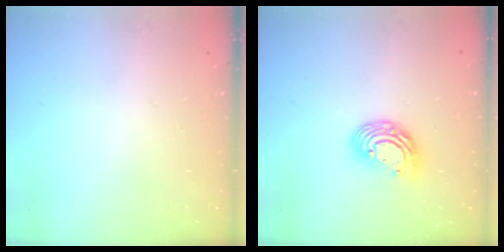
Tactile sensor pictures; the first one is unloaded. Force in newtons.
{"total": 9.8, "press": 9.8, "slide": 0.9}